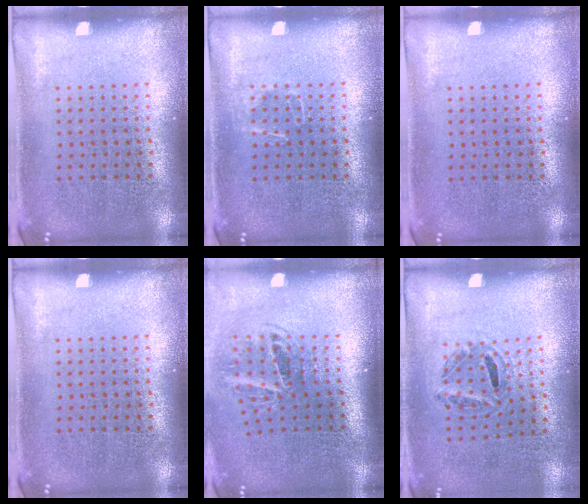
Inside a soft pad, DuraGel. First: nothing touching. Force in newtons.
{"total": 0.7, "press": 0.6, "slide": 0.3}
{"total": 0.0}
{"total": 0.0}
{"total": 1.9, "press": 1.2, "slide": 1.5}
{"total": 1.2, "press": 0.8, "slide": 0.9}